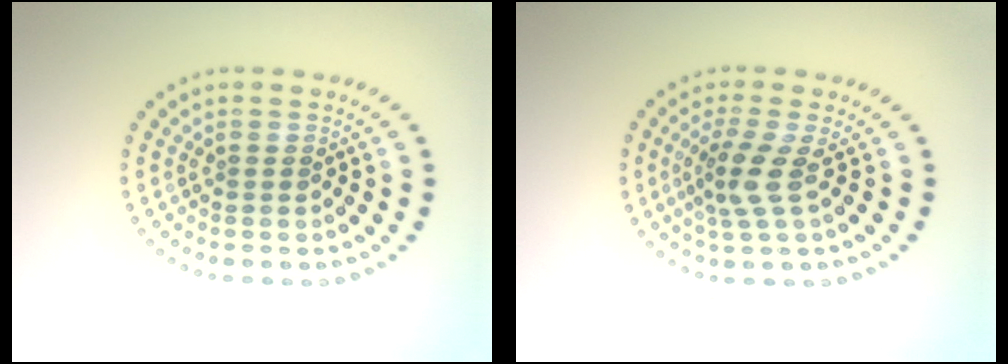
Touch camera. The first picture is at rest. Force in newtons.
{"total": 2.9, "press": 2.1, "slide": 1.9}